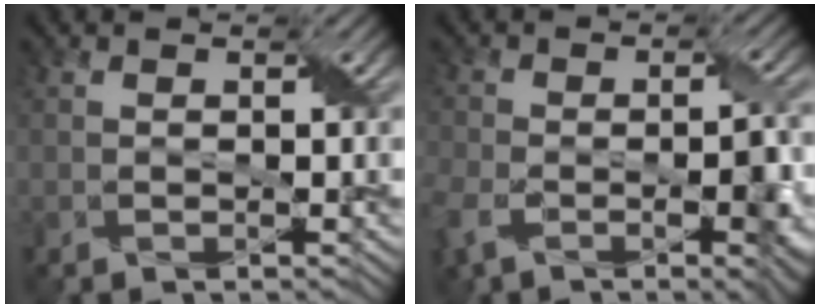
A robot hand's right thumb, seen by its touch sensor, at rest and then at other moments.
{"total": 9.1, "force": [-3.9, 4.0, 7.2], "torque": [-0.137, -0.014, -0.068]}